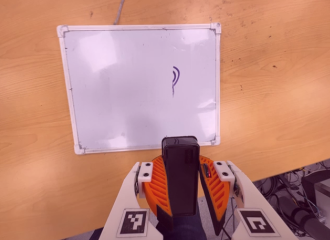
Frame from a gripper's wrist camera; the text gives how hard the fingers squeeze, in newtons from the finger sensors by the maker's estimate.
{"total": 8.8, "left": 8.7, "right": 8.9}